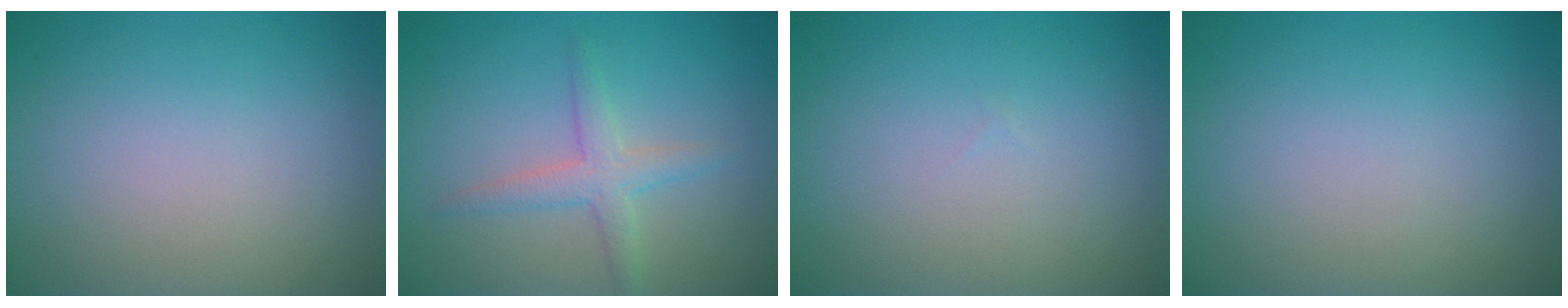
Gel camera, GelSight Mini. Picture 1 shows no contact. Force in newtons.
{"total": 2.5, "press": 2.5, "slide": 0.1}
{"total": 0.0}
{"total": 0.0}